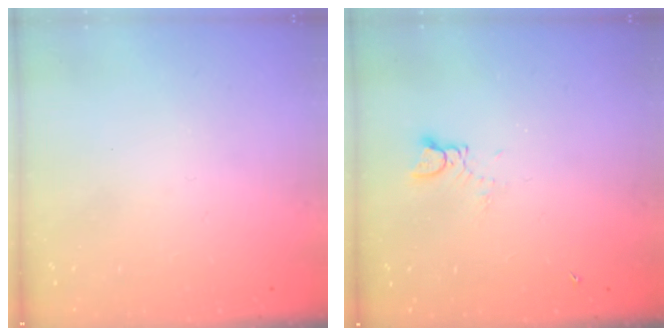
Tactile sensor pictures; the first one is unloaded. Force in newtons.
{"total": 1.4, "press": 1.4, "slide": 0.2}